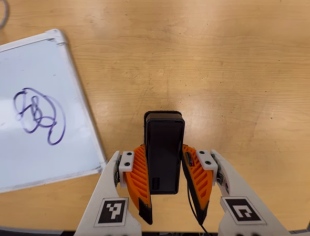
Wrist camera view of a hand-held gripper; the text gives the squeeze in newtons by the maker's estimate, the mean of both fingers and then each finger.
{"total": 3.8, "left": 2.2, "right": 5.4}